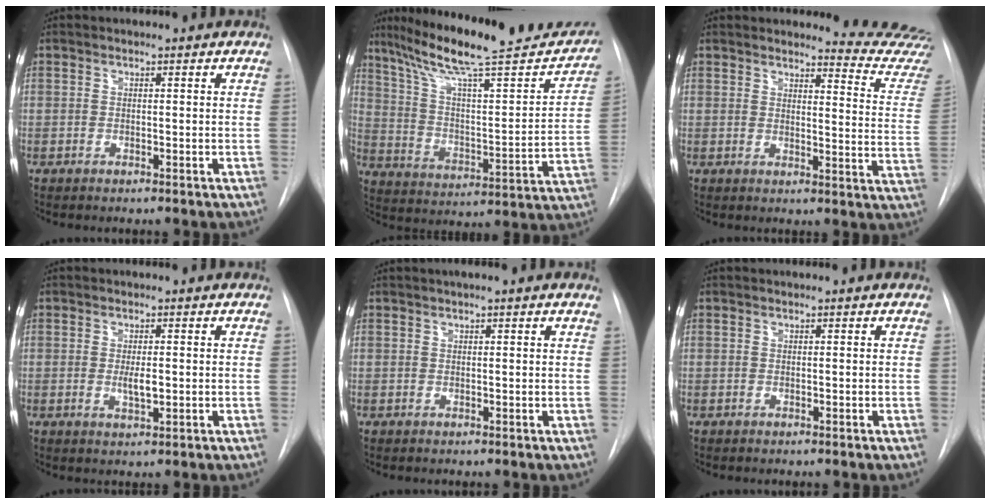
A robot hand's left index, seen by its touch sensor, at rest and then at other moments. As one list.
[{"total": 26.9, "force": [22.5, 3.8, 14.3], "torque": [-0.229, -0.016, 0.324]}, {"total": 12.9, "force": [12.9, -0.8, 0.7], "torque": [0.012, -0.137, 0.116]}, {"total": 2.7, "force": [-0.5, 0.5, 2.6], "torque": [-0.050, -0.002, -0.007]}, {"total": 2.0, "force": [1.4, -0.1, 1.5], "torque": [-0.022, 0.016, 0.020]}, {"total": 0.0}]